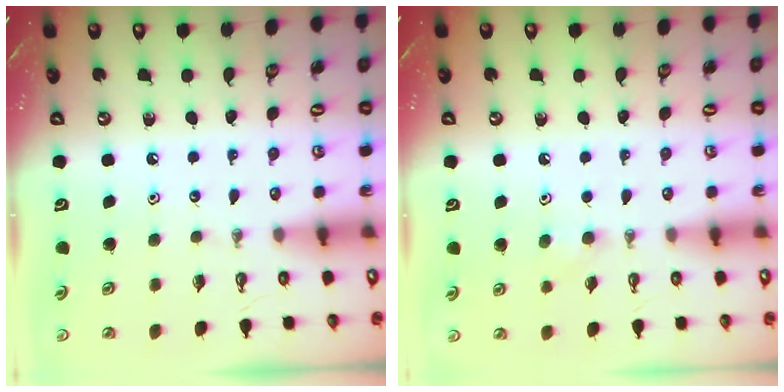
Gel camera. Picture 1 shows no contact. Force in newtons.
{"total": 3.9, "press": 3.6, "slide": 1.3}